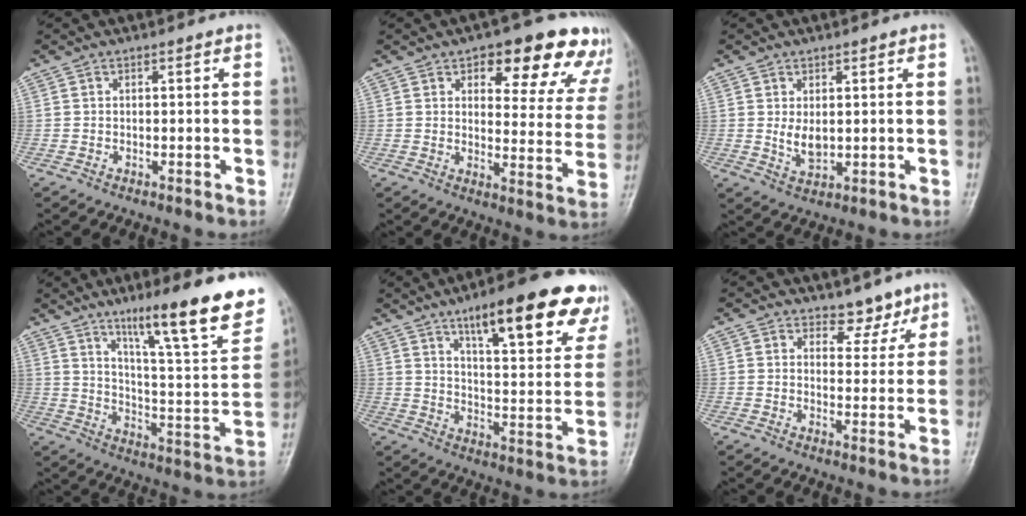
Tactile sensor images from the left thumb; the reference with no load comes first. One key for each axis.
{"total": 16.7, "fx": 10.5, "fy": 7.7, "fz": 10.5, "tx": -0.063, "ty": -0.041, "tz": 0.123}
{"total": 3.8, "fx": 0.6, "fy": 2.2, "fz": 3.0, "tx": -0.044, "ty": -0.013, "tz": 0.019}
{"total": 22.1, "fx": 13.9, "fy": 3.7, "fz": 16.8, "tx": -0.218, "ty": -0.061, "tz": 0.217}
{"total": 21.5, "fx": 13.5, "fy": 5.9, "fz": 15.7, "tx": -0.179, "ty": -0.048, "tz": 0.190}
{"total": 4.8, "fx": 3.8, "fy": 2.7, "fz": 1.2, "tx": 0.019, "ty": -0.027, "tz": 0.055}